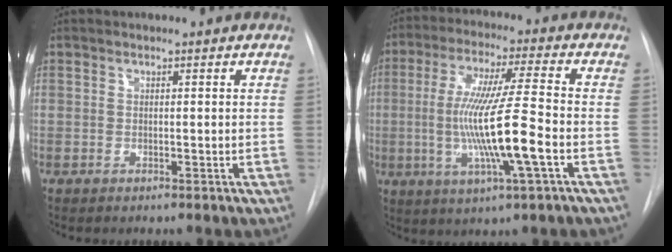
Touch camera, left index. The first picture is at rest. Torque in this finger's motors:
{"motor_torque": [2.14, 0.00, 0.51, 0.21]}